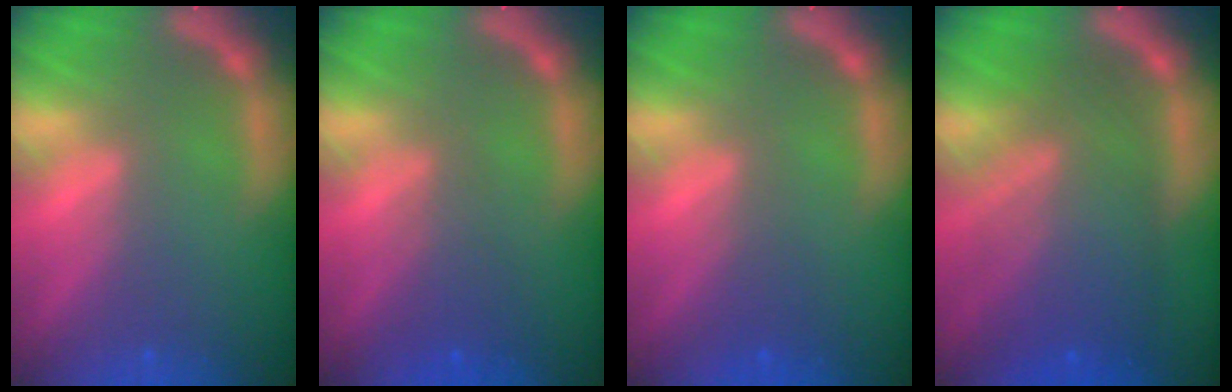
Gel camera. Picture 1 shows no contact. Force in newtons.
{"total": 2.5}
{"total": 1.5}
{"total": 9.0}